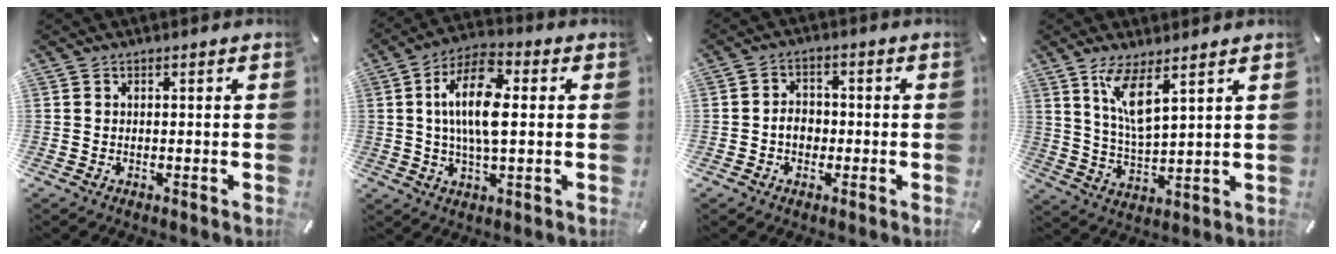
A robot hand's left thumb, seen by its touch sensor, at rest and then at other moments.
{"total": 13.2, "force": [1.7, 5.6, 11.8], "torque": [-0.246, 0.003, 0.027]}
{"total": 4.4, "force": [-1.1, 3.6, 2.3], "torque": [-0.034, 0.007, -0.021]}
{"total": 9.3, "force": [6.1, 2.3, 6.7], "torque": [-0.136, -0.023, 0.109]}